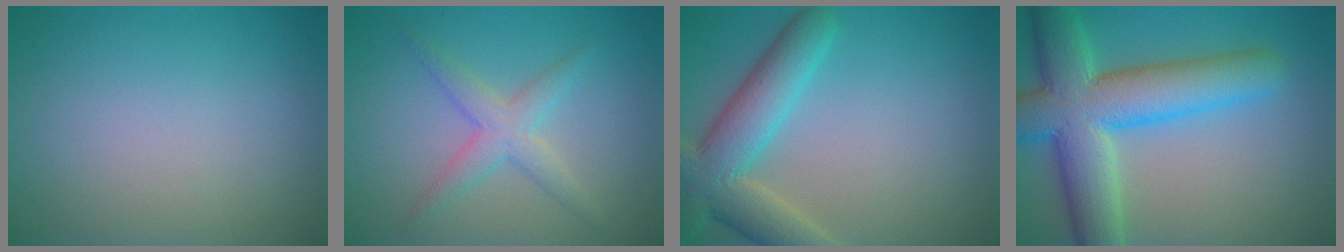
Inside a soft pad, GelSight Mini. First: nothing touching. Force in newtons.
{"total": 2.8, "press": 2.8, "slide": 0.1}
{"total": 6.9, "press": 6.9, "slide": 0.6}
{"total": 10.3, "press": 10.3, "slide": 0.5}